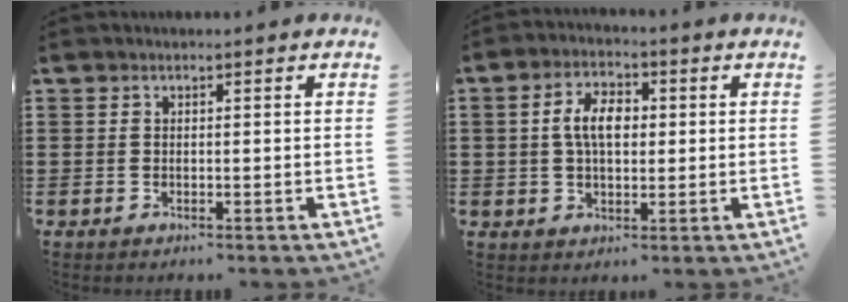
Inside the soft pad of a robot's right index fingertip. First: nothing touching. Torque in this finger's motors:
{"motor_torque": [0.46, 0.20, 0.22, 0.16]}